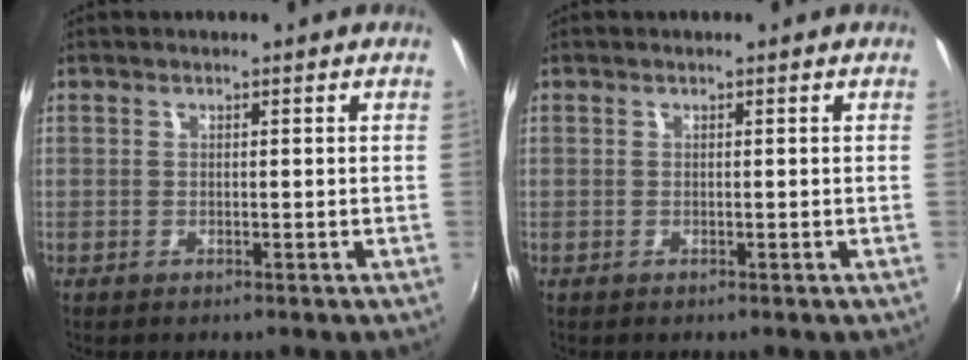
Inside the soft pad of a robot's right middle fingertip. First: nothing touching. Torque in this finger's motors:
{"motor_torque": [0.05, -0.01, 0.03, 0.00]}